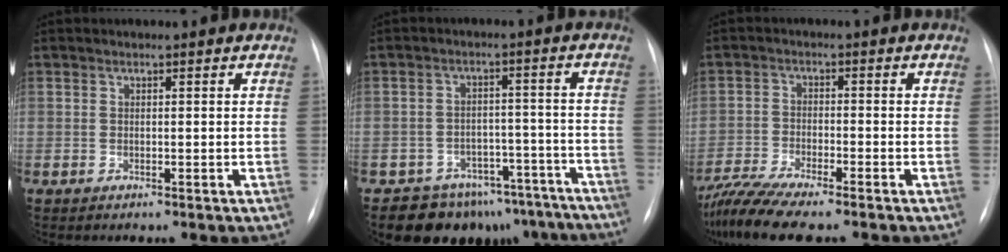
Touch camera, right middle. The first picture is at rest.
{"total": 13.8, "force": [-11.7, 7.1, 1.6], "torque": [0.009, 0.042, -0.137]}
{"total": 9.7, "force": [-8.4, 0.2, 4.9], "torque": [-0.093, -0.020, -0.142]}